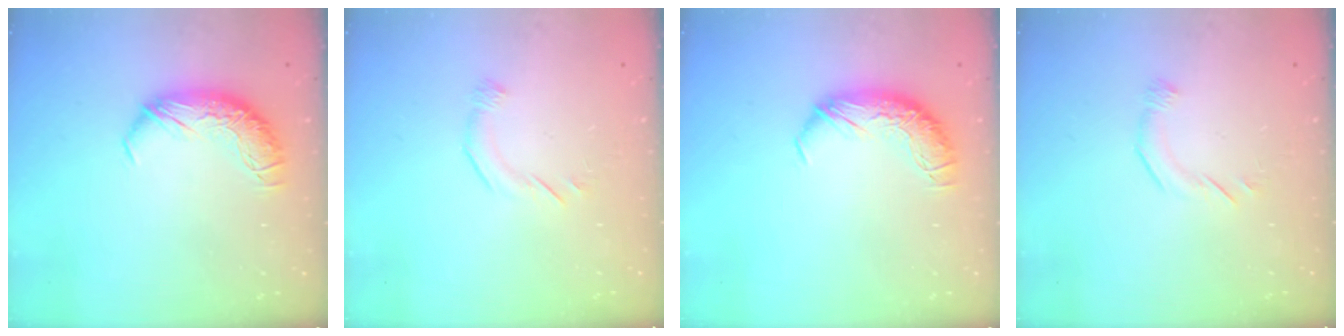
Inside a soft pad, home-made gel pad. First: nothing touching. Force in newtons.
{"total": 6.1, "press": 6.1, "slide": 0.6}
{"total": 0.0}
{"total": 6.1, "press": 6.1, "slide": 0.6}